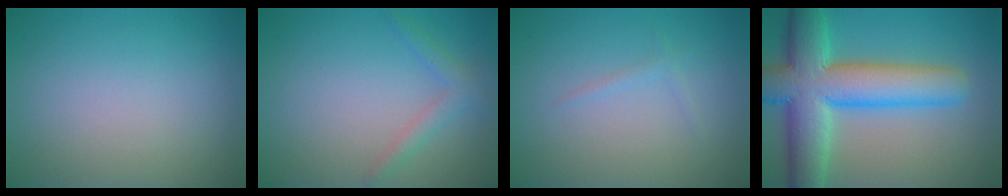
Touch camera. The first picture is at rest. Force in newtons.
{"total": 1.8, "press": 1.8, "slide": 0.1}
{"total": 0.8, "press": 0.8, "slide": 0.0}
{"total": 11.2, "press": 11.2, "slide": 0.5}